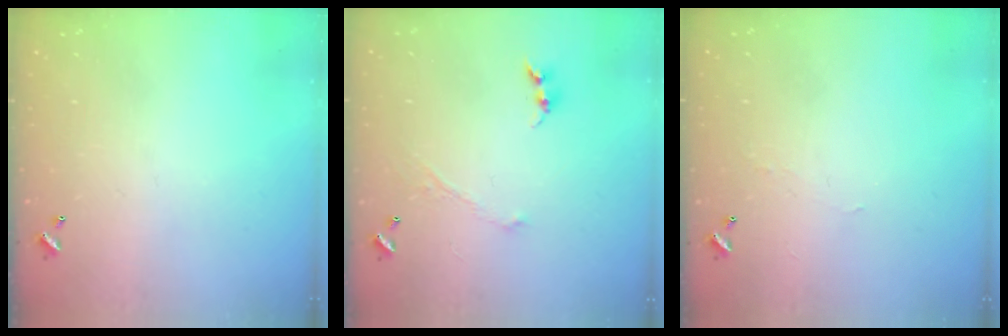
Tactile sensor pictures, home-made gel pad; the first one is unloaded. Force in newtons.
{"total": 1.0, "press": 0.9, "slide": 0.4}
{"total": 1.2, "press": 1.1, "slide": 0.3}